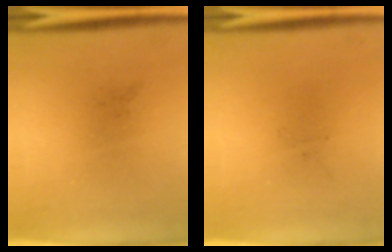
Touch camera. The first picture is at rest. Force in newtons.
{"total": 0.0}